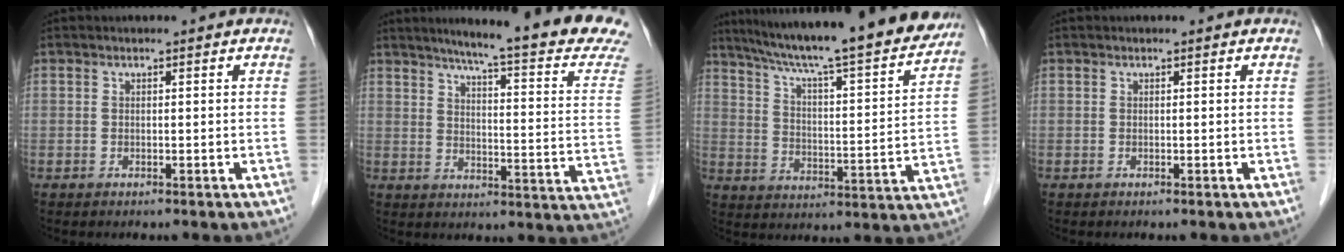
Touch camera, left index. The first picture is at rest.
{"total": 21.7, "force": [18.2, -0.5, 11.8], "torque": [-0.158, -0.065, 0.216]}
{"total": 23.6, "force": [20.8, 0.9, 11.2], "torque": [-0.181, -0.024, 0.291]}
{"total": 0.0}